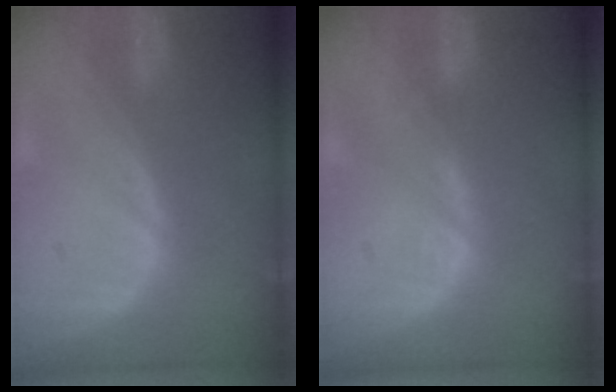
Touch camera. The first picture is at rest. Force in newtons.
{"total": 1.1, "press": 1.1, "slide": 0.2}